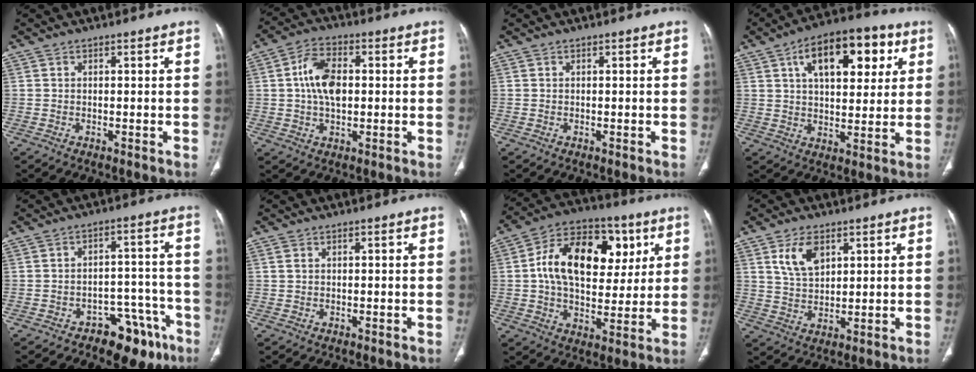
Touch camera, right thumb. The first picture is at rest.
{"total": 9.0, "force": [0.9, 5.3, 7.2], "torque": [-0.128, 0.011, 0.013]}
{"total": 0.0}
{"total": 17.3, "force": [6.9, 8.7, 13.2], "torque": [-0.159, -0.001, 0.104]}
{"total": 10.2, "force": [-7.1, 5.0, 5.3], "torque": [-0.041, 0.073, -0.102]}
{"total": 0.9, "force": [0.4, 0.5, 0.6], "torque": [-0.016, 0.010, 0.013]}
{"total": 20.5, "force": [4.8, 12.9, 15.2], "torque": [-0.220, 0.008, 0.072]}
{"total": 7.2, "force": [3.3, 4.1, 4.9], "torque": [-0.081, -0.016, 0.070]}